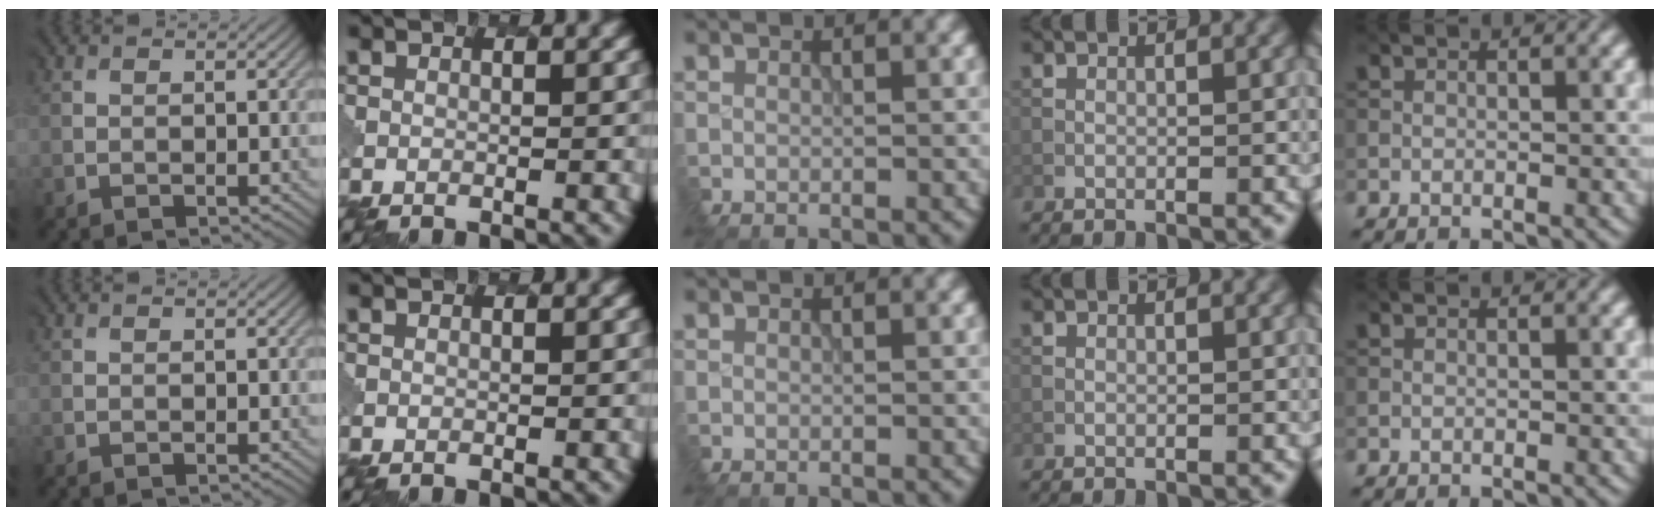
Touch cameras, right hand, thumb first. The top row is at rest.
{}